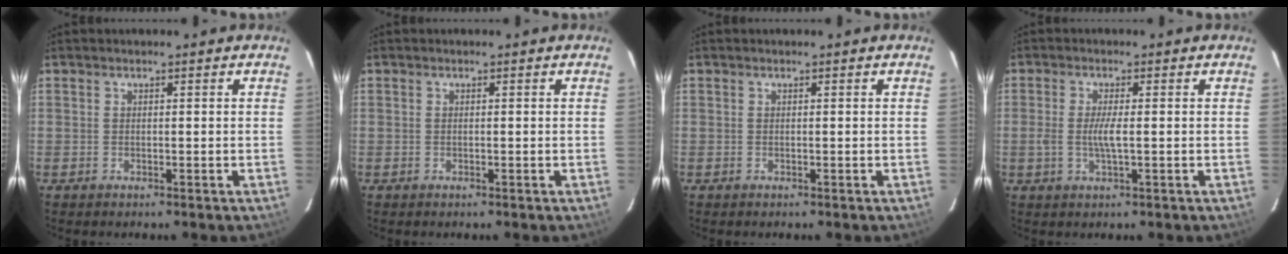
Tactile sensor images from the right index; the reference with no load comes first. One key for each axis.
{"total": 0.0}
{"total": 0.0}
{"total": 3.4, "fx": -0.4, "fy": 0.4, "fz": 3.4, "tx": -0.068, "ty": -0.003, "tz": -0.008}